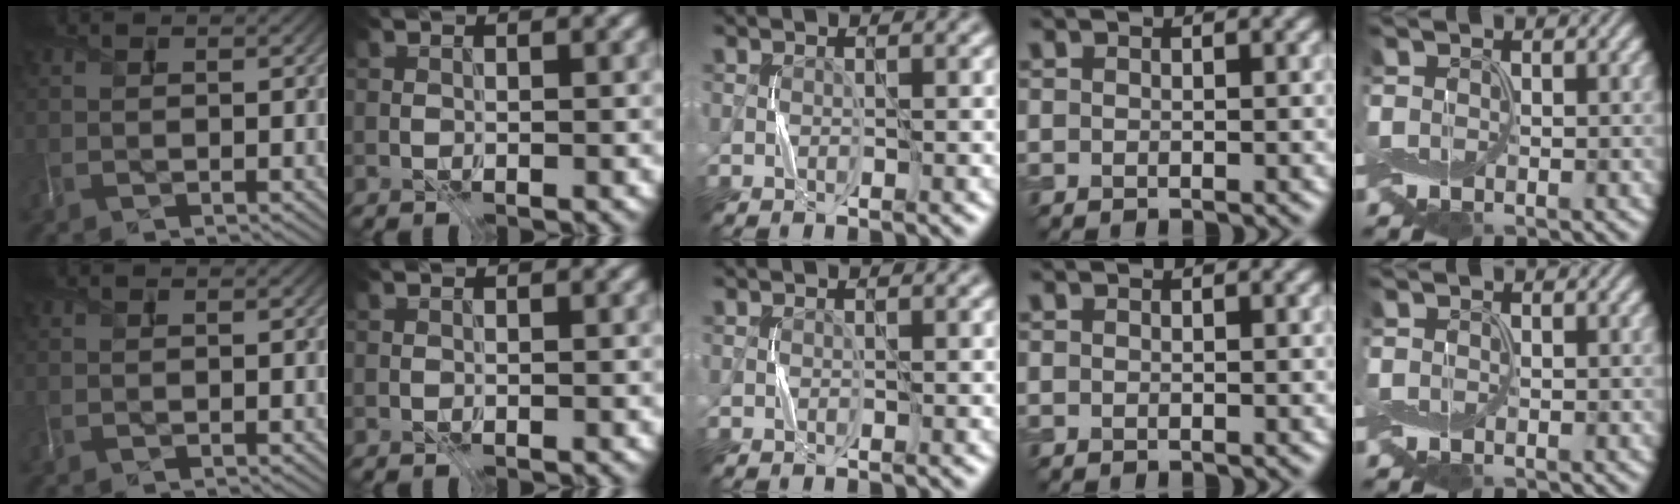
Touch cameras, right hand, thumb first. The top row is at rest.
{}